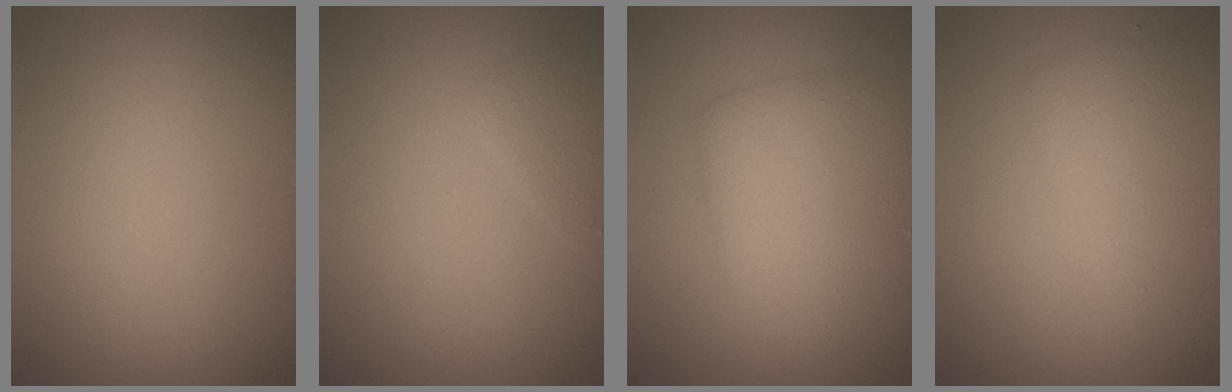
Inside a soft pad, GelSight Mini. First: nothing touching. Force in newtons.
{"total": 1.1, "press": 1.1, "slide": 0.1}
{"total": 5.4, "press": 5.4, "slide": 0.2}
{"total": 2.7, "press": 2.7, "slide": 0.0}